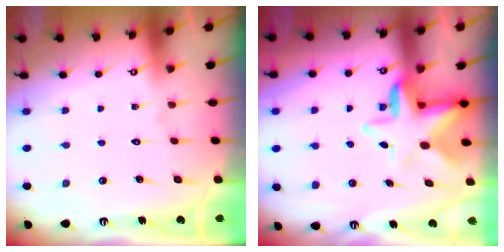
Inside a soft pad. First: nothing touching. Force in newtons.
{"total": 8.2, "press": 8.1, "slide": 1.2}